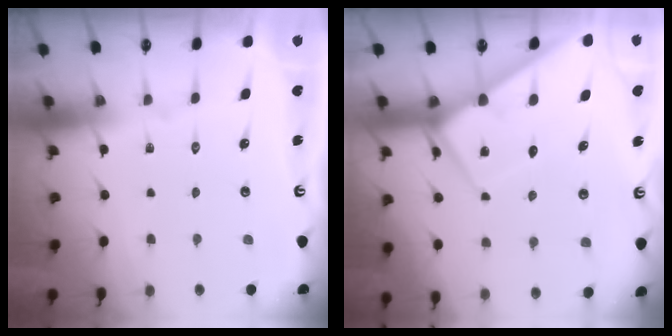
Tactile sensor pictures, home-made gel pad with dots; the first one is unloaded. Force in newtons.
{"total": 6.4, "press": 6.4, "slide": 0.7}